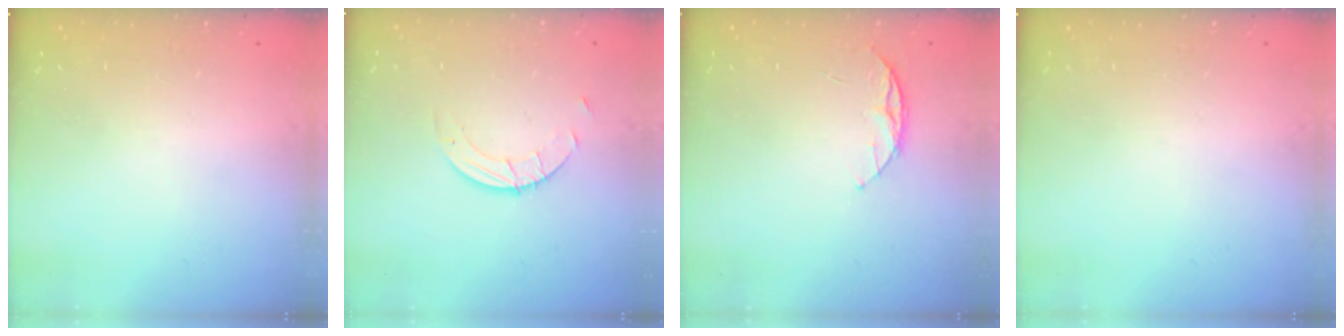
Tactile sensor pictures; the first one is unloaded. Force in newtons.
{"total": 2.5, "press": 2.5, "slide": 0.2}
{"total": 6.0, "press": 5.9, "slide": 0.6}
{"total": 0.0}